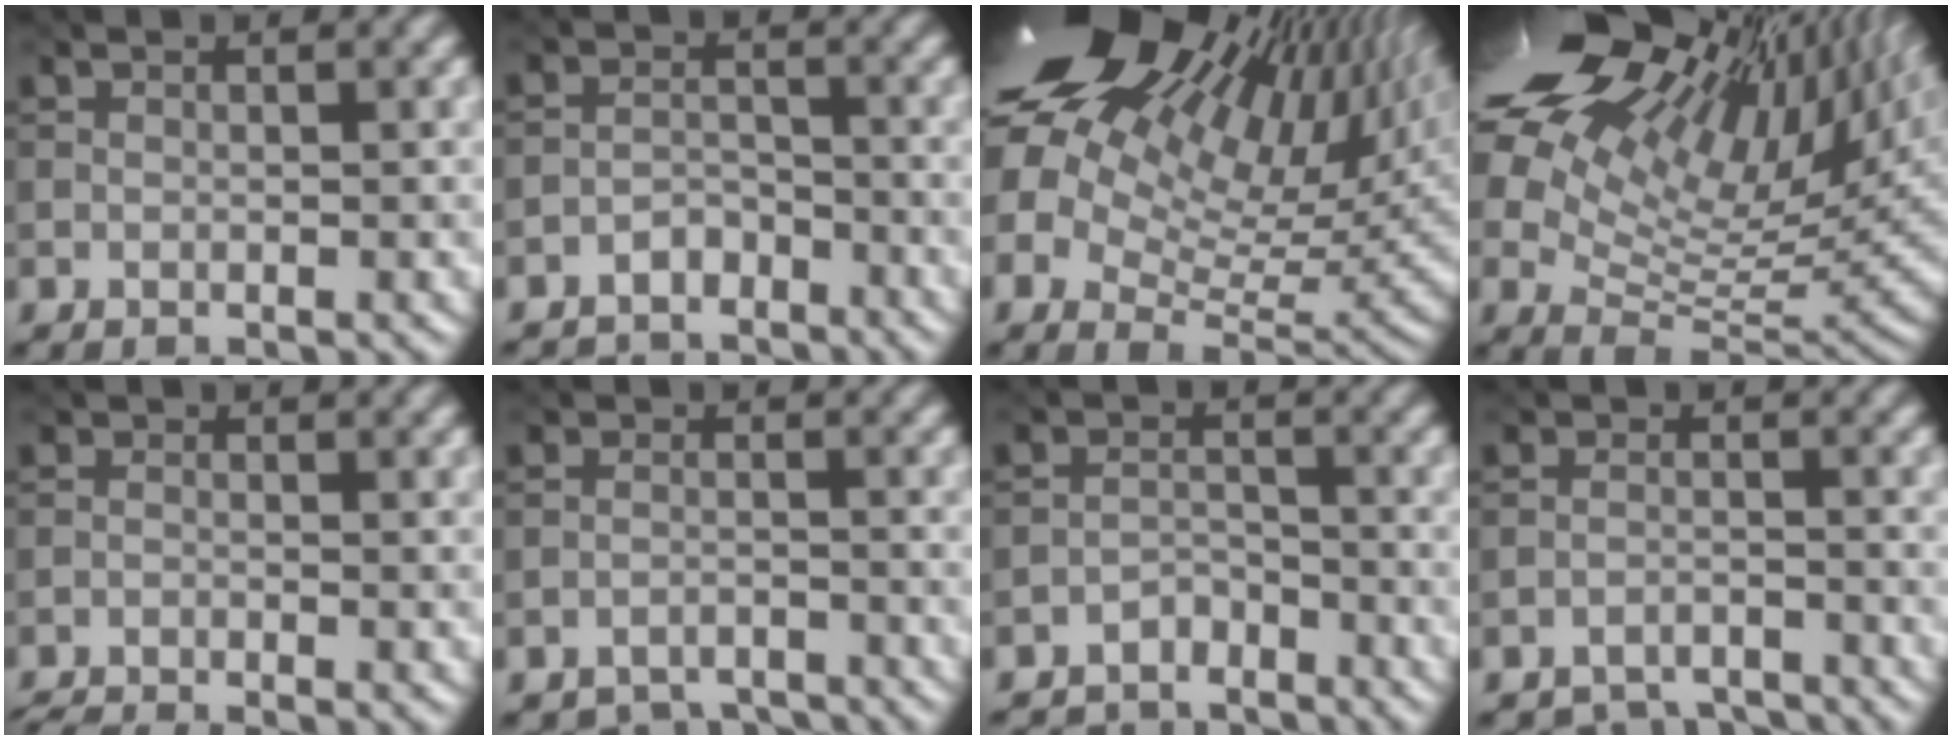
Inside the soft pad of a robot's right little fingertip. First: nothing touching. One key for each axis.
{"total": 3.0, "fx": -2.7, "fy": 1.3, "fz": 0.2, "tx": 0.006, "ty": 0.004, "tz": -0.057}
{"total": 21.9, "fx": 9.8, "fy": 12.5, "fz": 15.1, "tx": -0.291, "ty": 0.048, "tz": 0.177}
{"total": 21.5, "fx": 10.7, "fy": 10.1, "fz": 15.6, "tx": -0.282, "ty": 0.057, "tz": 0.183}
{"total": 2.3, "fx": -2.1, "fy": 0.1, "fz": 0.8, "tx": -0.024, "ty": -0.007, "tz": -0.048}
{"total": 3.9, "fx": -3.8, "fy": 1.0, "fz": 0.3, "tx": -0.001, "ty": -0.004, "tz": -0.066}
{"total": 3.6, "fx": -3.3, "fy": 1.3, "fz": 0.2, "tx": 0.008, "ty": 0.001, "tz": -0.065}
{"total": 4.4, "fx": -4.2, "fy": 1.1, "fz": 0.5, "tx": -0.004, "ty": -0.005, "tz": -0.073}